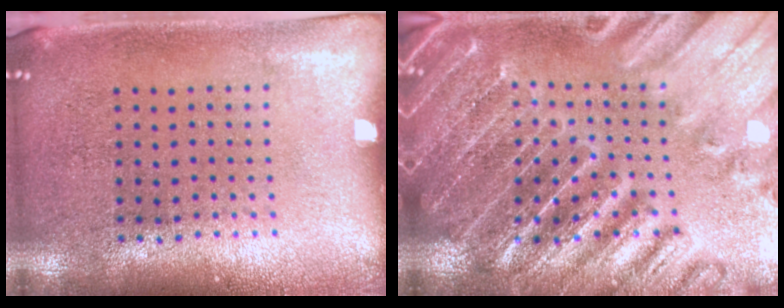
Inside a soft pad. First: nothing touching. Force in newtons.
{"total": 3.7, "press": 3.6, "slide": 0.9}